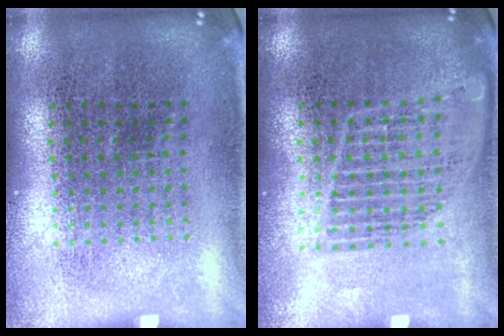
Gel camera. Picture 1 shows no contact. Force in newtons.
{"total": 1.3, "press": 1.2, "slide": 0.5}